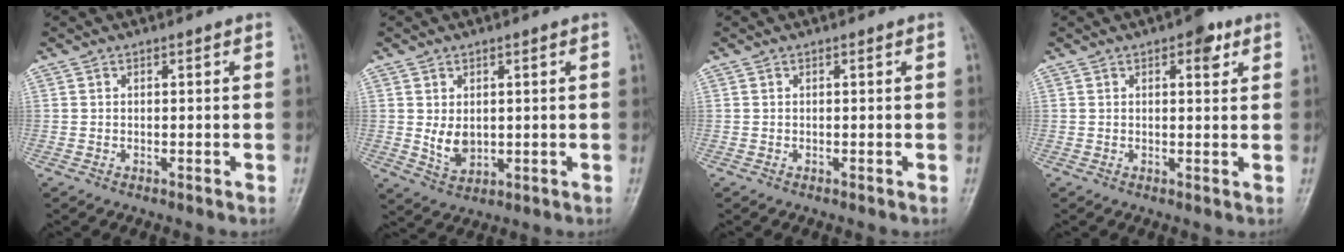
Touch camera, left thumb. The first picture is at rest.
{"total": 4.7, "force": [0.5, 3.4, 3.2], "torque": [-0.043, -0.013, 0.020]}
{"total": 0.0}
{"total": 3.3, "force": [1.6, 1.9, 2.2], "torque": [-0.010, -0.002, 0.016]}